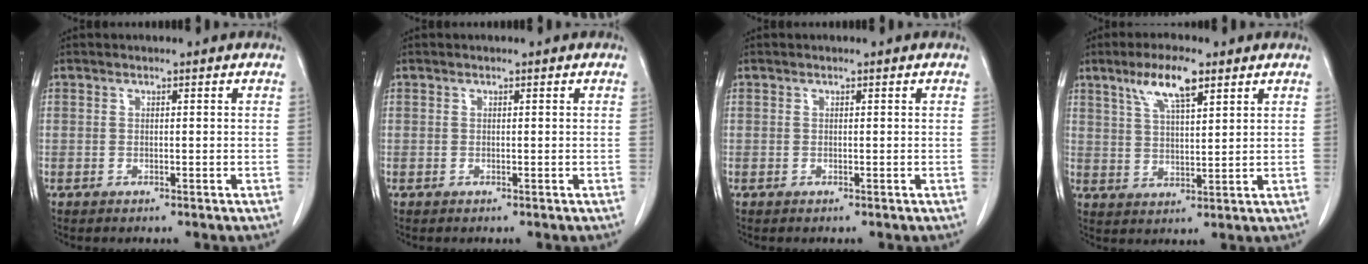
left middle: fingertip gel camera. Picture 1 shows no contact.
{"total": 0.0}
{"total": 0.0}
{"total": 7.6, "force": [4.6, 1.6, 5.8], "torque": [-0.116, 0.006, 0.086]}